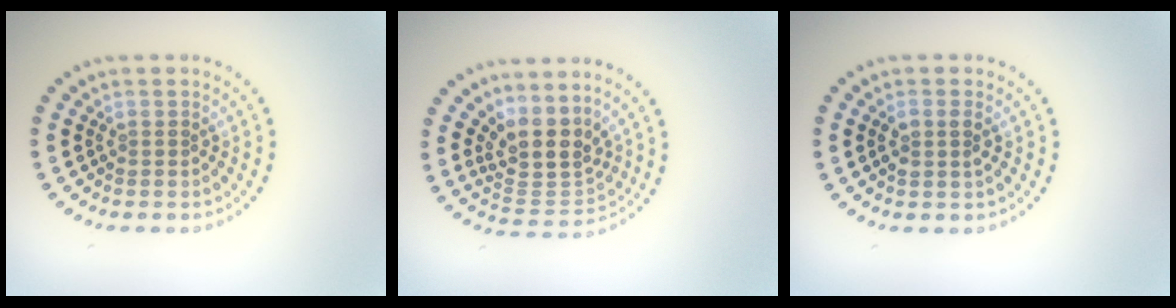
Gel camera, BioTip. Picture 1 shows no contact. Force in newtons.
{"total": 4.1, "press": 3.2, "slide": 2.5}
{"total": 1.4, "press": 1.3, "slide": 0.5}